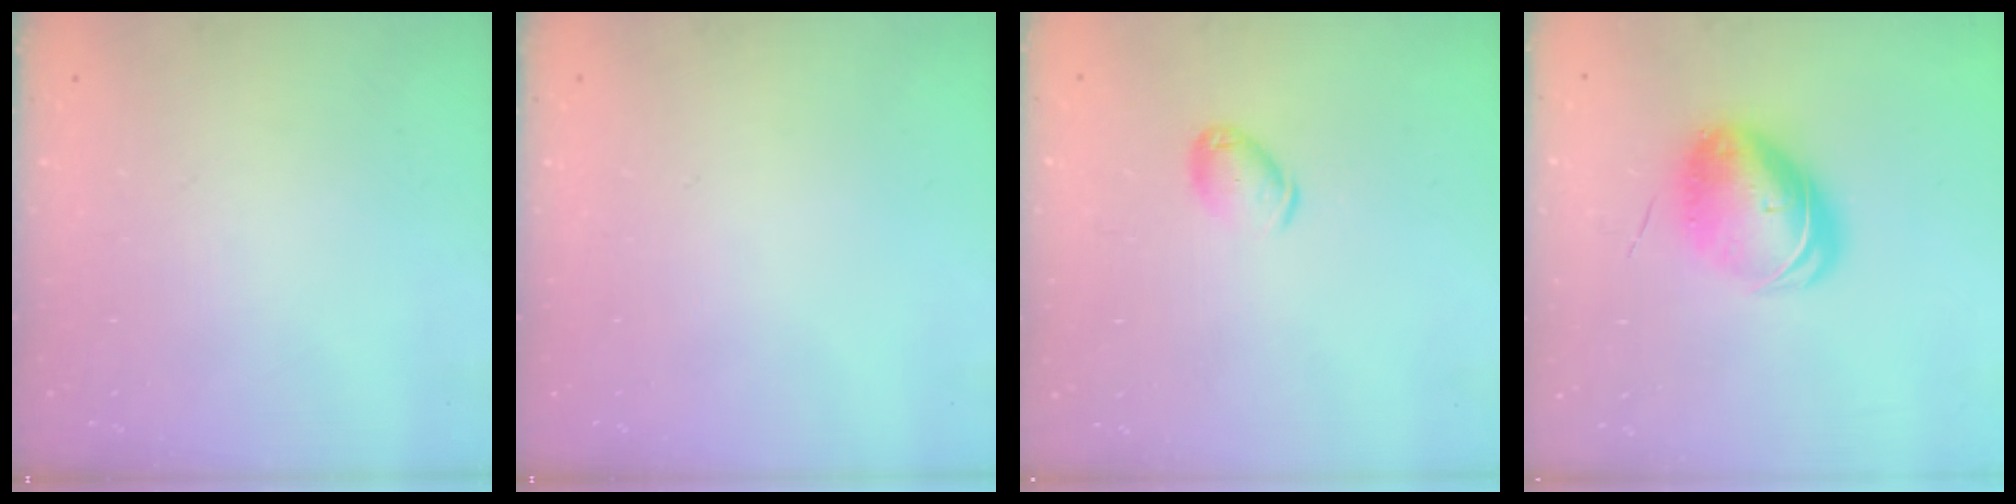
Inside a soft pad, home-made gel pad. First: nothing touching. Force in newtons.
{"total": 0.0}
{"total": 6.4, "press": 6.4, "slide": 1.0}
{"total": 10.7, "press": 10.4, "slide": 2.5}